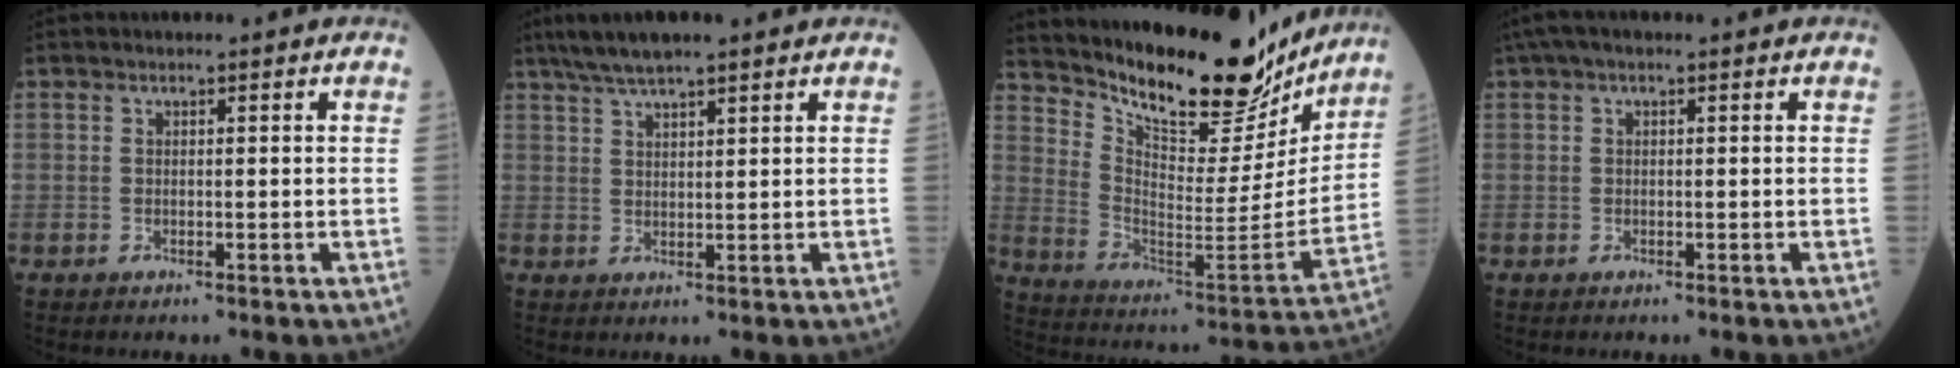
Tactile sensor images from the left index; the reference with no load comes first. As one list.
[{"total": 6.1, "force": [4.8, 0.6, 3.7], "torque": [-0.068, 0.027, 0.087]}, {"total": 20.2, "force": [17.9, 5.0, 7.9], "torque": [-0.135, -0.041, 0.275]}, {"total": 3.0, "force": [1.6, 1.0, 2.2], "torque": [-0.048, 0.029, 0.027]}]